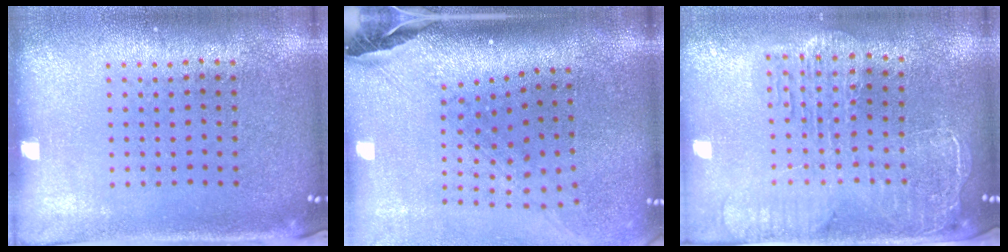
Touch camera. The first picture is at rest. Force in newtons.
{"total": 2.8, "press": 2.0, "slide": 1.9}
{"total": 2.3, "press": 2.0, "slide": 1.1}